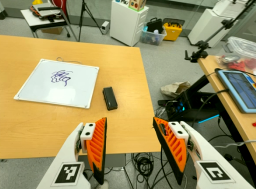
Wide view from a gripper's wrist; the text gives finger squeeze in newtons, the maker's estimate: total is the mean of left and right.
{"total": 0.0}